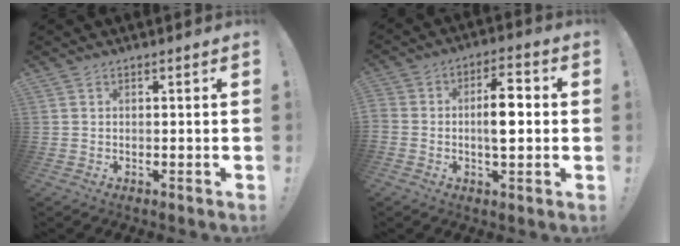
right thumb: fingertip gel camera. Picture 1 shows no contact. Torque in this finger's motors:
{"motor_torque": [2.19, 1.40, 0.81, -0.83, 0.55]}